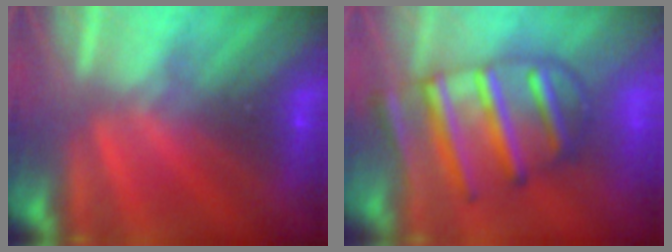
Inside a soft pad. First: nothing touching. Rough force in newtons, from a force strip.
{"total": 7.6}